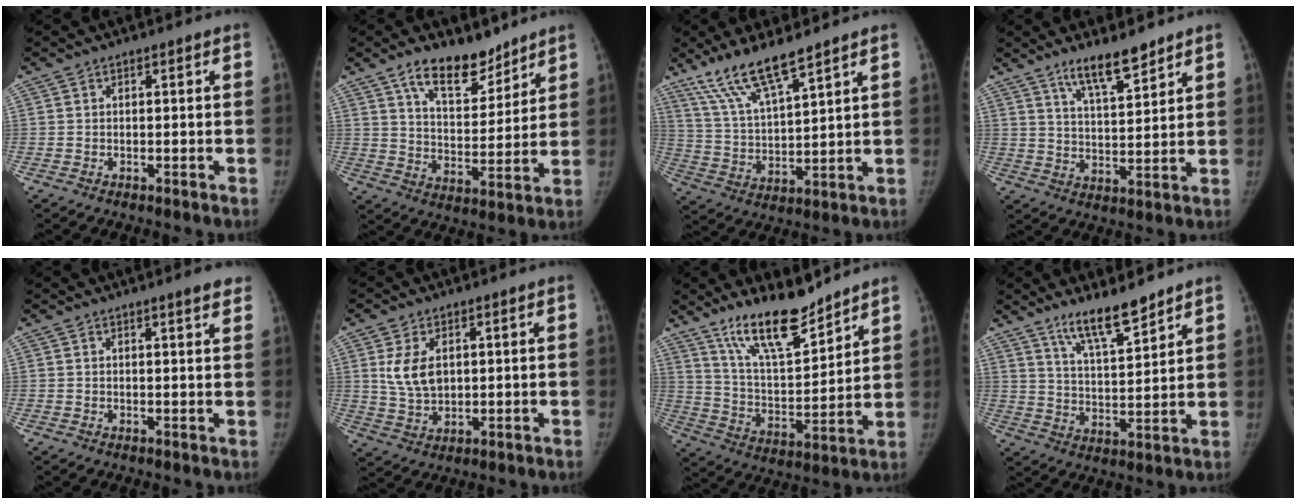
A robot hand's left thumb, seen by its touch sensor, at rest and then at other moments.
{"total": 12.1, "force": [8.9, 5.5, 6.2], "torque": [-0.066, -0.064, 0.156]}
{"total": 11.6, "force": [8.8, 1.9, 7.2], "torque": [-0.134, -0.042, 0.182]}
{"total": 8.7, "force": [6.6, 1.8, 5.3], "torque": [-0.080, -0.048, 0.121]}
{"total": 3.8, "force": [2.8, 0.4, 2.5], "torque": [-0.018, -0.006, 0.033]}
{"total": 7.1, "force": [1.9, 4.6, 5.1], "torque": [-0.080, -0.006, 0.046]}
{"total": 15.2, "force": [12.0, 4.1, 8.3], "torque": [-0.114, -0.077, 0.221]}
{"total": 9.8, "force": [7.7, 1.8, 5.9], "torque": [-0.091, -0.058, 0.145]}